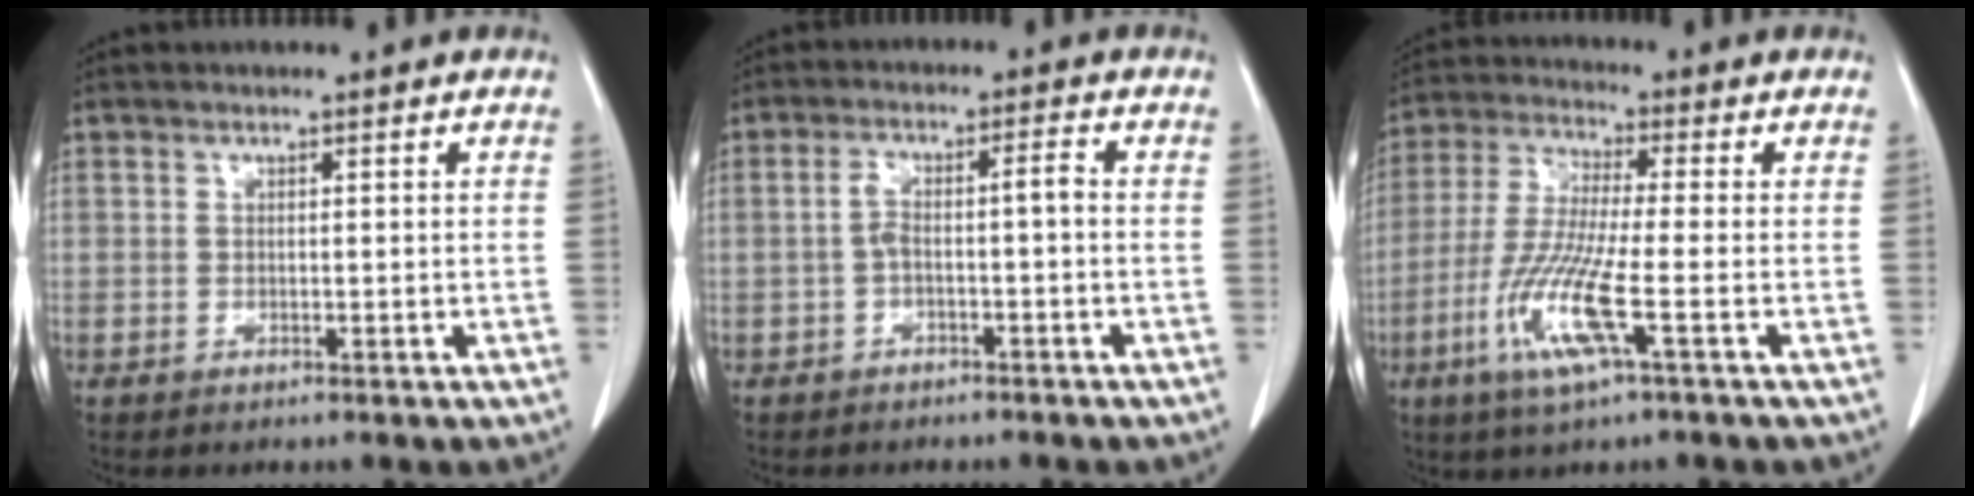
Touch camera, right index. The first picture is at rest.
{"total": 3.8, "force": [-0.9, 0.6, 3.7], "torque": [-0.073, 0.024, -0.012]}
{"total": 10.7, "force": [-4.0, 0.2, 10.0], "torque": [-0.210, -0.021, -0.085]}